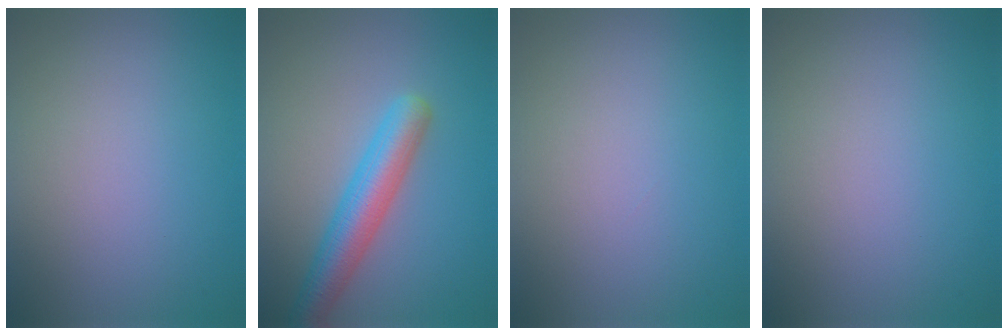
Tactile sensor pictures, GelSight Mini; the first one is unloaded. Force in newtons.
{"total": 4.9, "press": 4.9, "slide": 0.2}
{"total": 0.0}
{"total": 0.0}